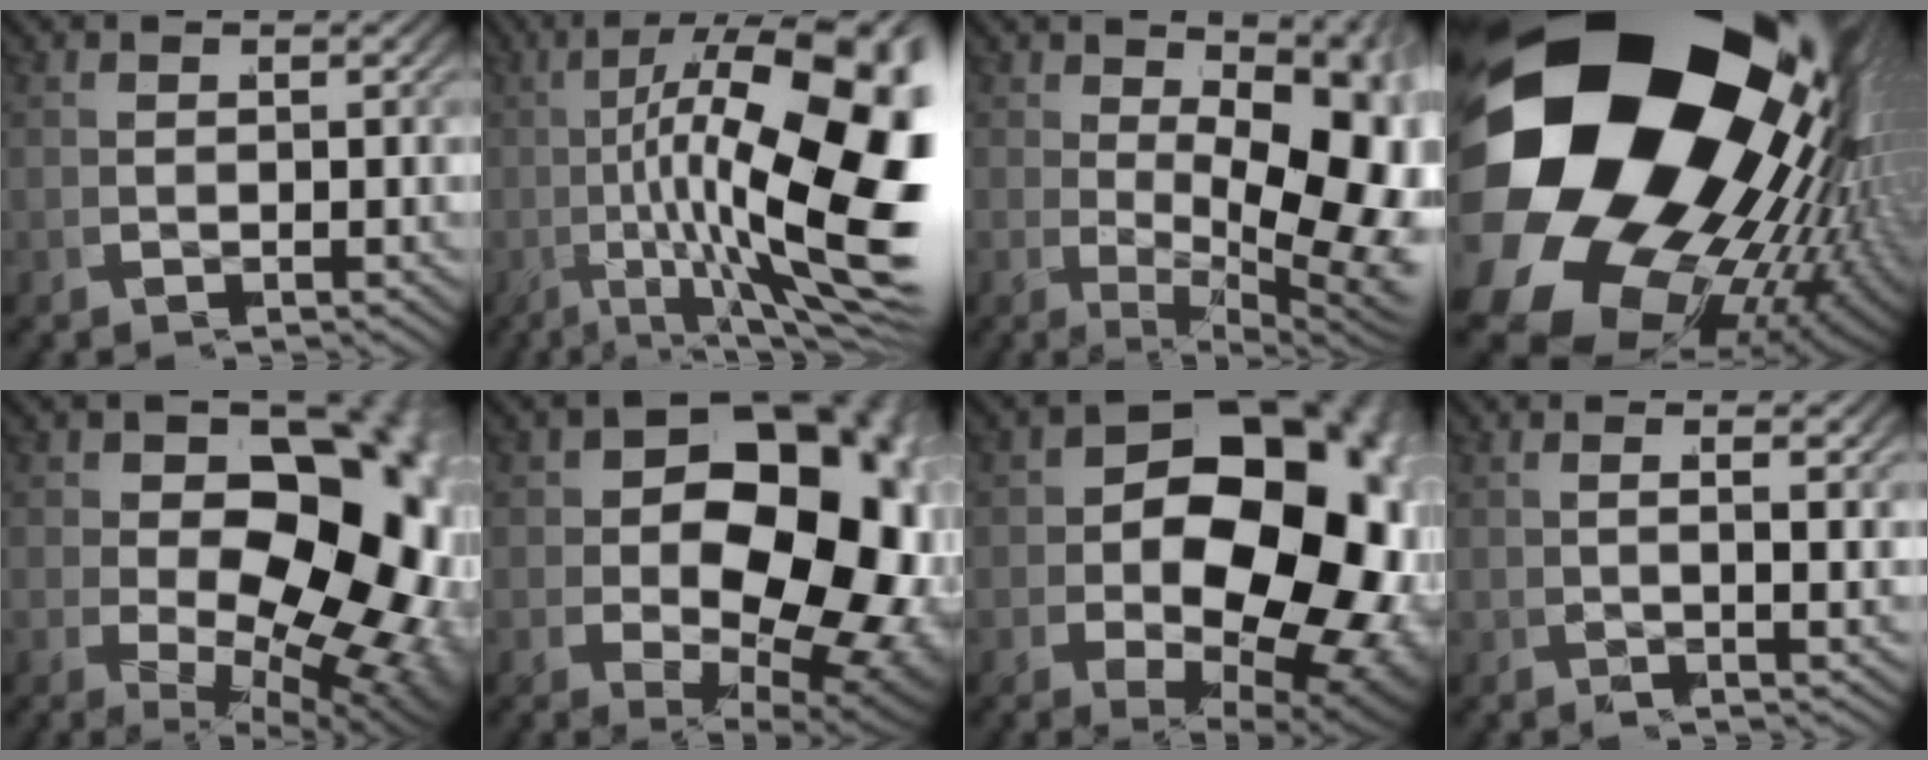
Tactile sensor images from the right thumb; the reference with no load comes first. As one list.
[{"total": 20.1, "force": [1.4, 9.6, 17.6], "torque": [-0.263, -0.042, 0.044]}, {"total": 10.5, "force": [-0.6, 5.4, 9.0], "torque": [-0.150, -0.058, 0.028]}, {"total": 42.9, "force": [-1.2, 29.9, 30.8], "torque": [-0.485, -0.058, -0.018]}, {"total": 18.5, "force": [-1.3, 11.7, 14.2], "torque": [-0.216, -0.071, 0.017]}, {"total": 20.6, "force": [-0.3, 13.3, 15.7], "torque": [-0.231, -0.058, 0.026]}, {"total": 22.8, "force": [-0.4, 14.4, 17.6], "torque": [-0.255, -0.060, 0.023]}, {"total": 1.5, "force": [0.4, -0.2, 1.4], "torque": [-0.034, 0.001, 0.011]}]